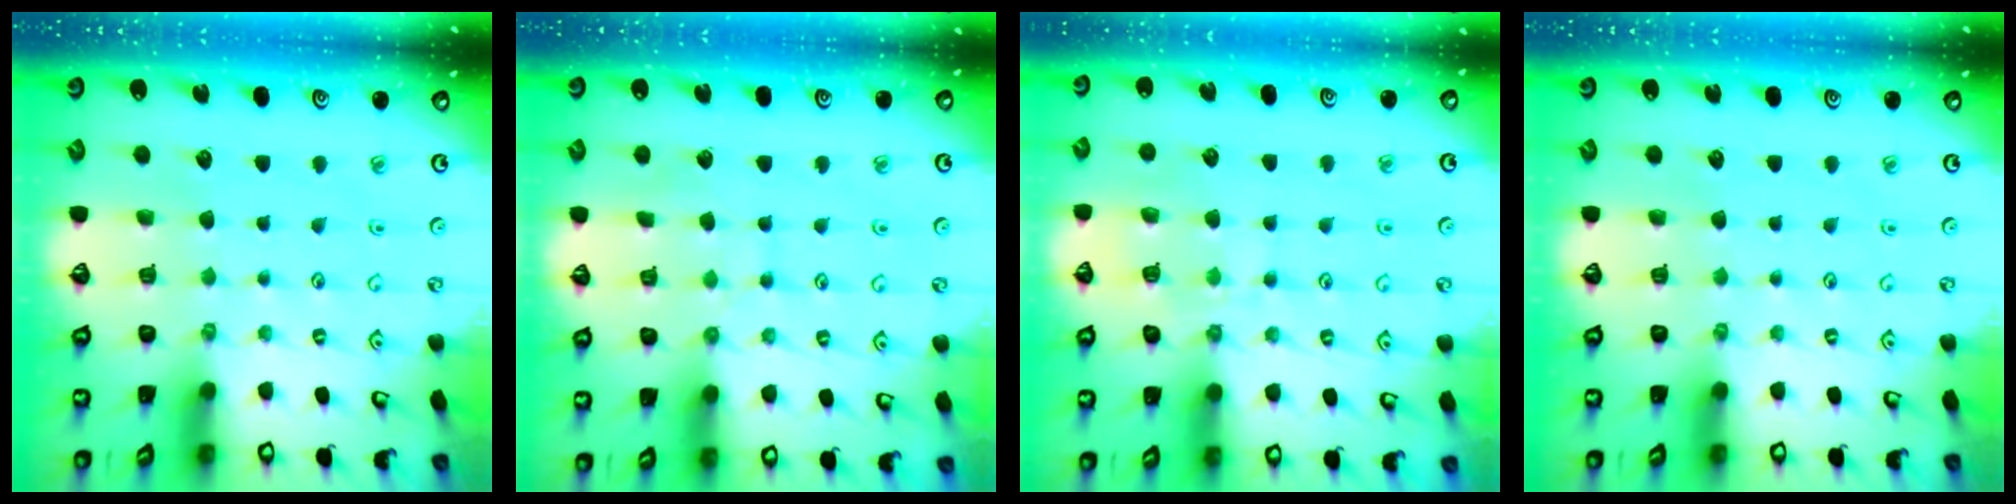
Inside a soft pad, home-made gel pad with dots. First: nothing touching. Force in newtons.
{"total": 5.0, "press": 5.0, "slide": 0.4}
{"total": 8.9, "press": 8.9, "slide": 0.5}
{"total": 0.0}